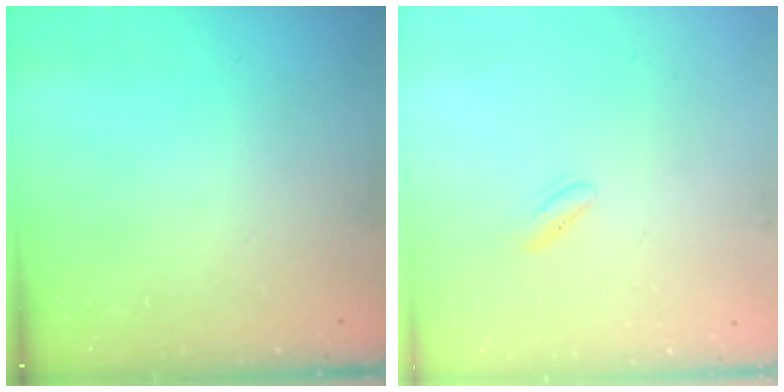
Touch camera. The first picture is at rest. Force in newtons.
{"total": 0.7, "press": 0.3, "slide": 0.7}